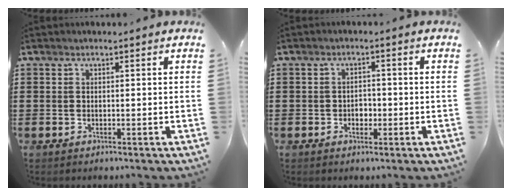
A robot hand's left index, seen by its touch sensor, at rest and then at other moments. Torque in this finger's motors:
{"motor_torque": [0.01, 0.01, 0.02, 0.00]}